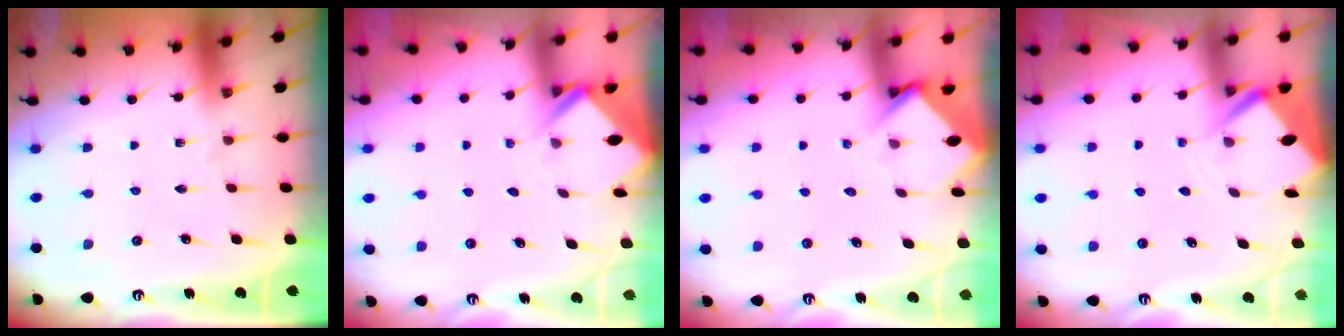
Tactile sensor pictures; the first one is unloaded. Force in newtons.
{"total": 2.6, "press": 2.6, "slide": 0.1}
{"total": 3.5, "press": 3.5, "slide": 0.3}
{"total": 3.8, "press": 3.8, "slide": 0.4}